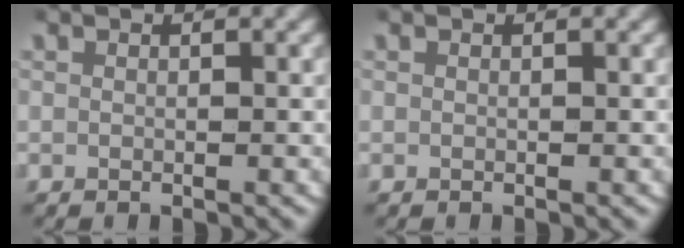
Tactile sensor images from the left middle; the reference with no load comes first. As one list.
[{"total": 0.0}]